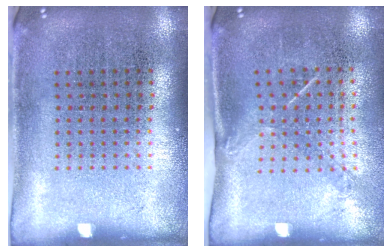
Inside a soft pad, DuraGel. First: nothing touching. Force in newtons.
{"total": 1.4, "press": 1.0, "slide": 1.1}